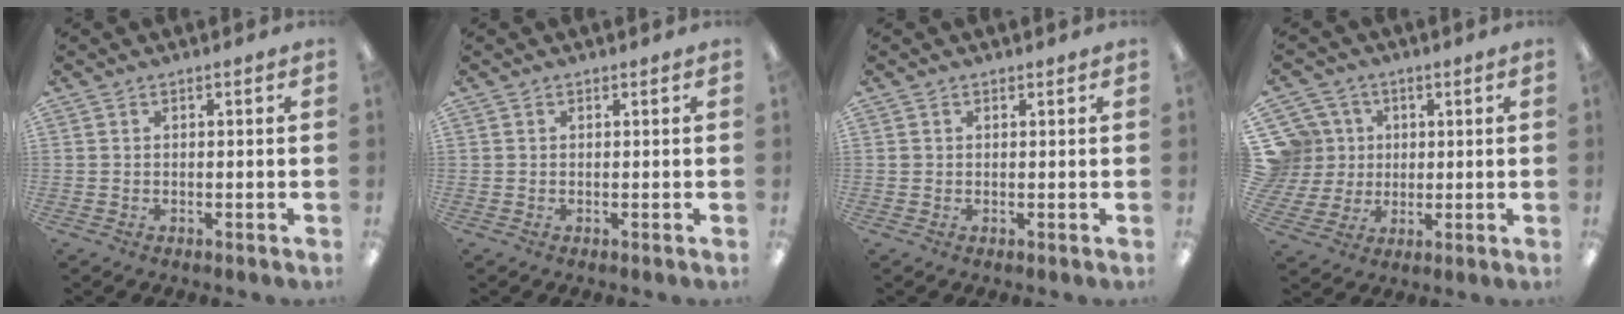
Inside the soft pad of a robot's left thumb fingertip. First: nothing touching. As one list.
[{"total": 0.0}, {"total": 0.9, "force": [0.5, 0.8, 0.1], "torque": [-0.003, 0.004, 0.008]}, {"total": 10.5, "force": [2.9, 9.9, 1.9], "torque": [-0.061, -0.005, 0.065]}]